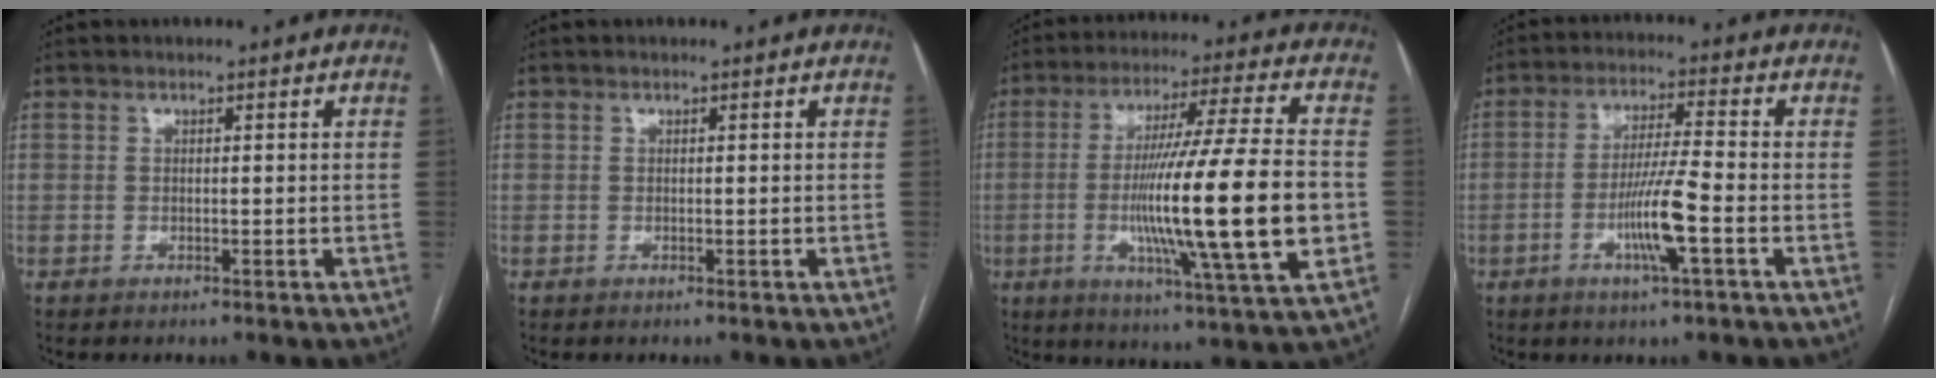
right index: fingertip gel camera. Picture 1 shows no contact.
{"total": 0.0}
{"total": 21.0, "force": [-3.1, -0.1, 20.8], "torque": [-0.344, -0.012, -0.055]}
{"total": 7.9, "force": [-2.6, -0.2, 7.4], "torque": [-0.144, -0.006, -0.049]}